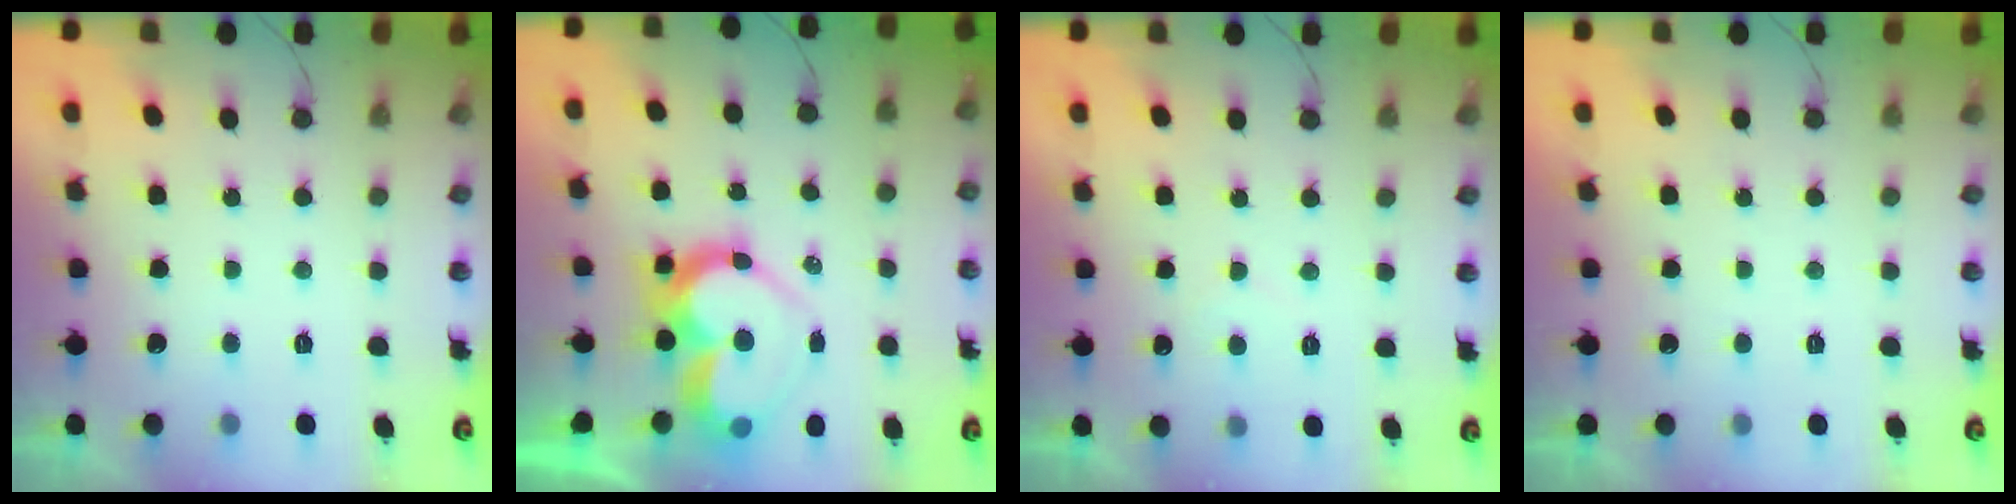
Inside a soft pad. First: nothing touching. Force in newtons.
{"total": 15.5, "press": 15.4, "slide": 1.5}
{"total": 4.4, "press": 4.4, "slide": 0.3}
{"total": 1.9, "press": 1.9, "slide": 0.0}